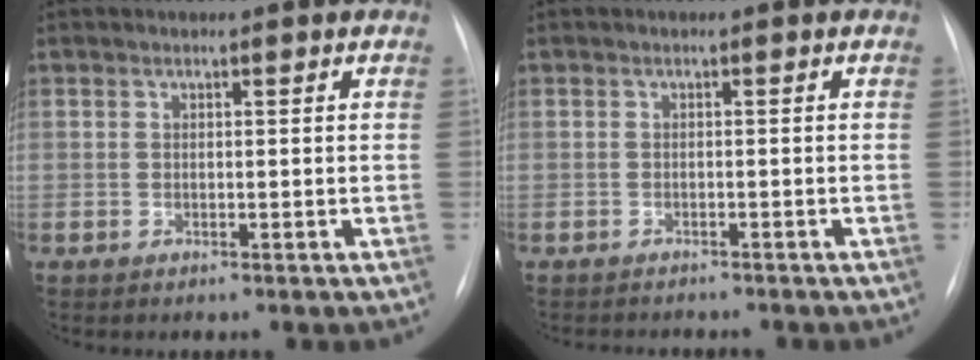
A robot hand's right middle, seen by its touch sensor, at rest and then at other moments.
{"total": 3.8, "force": [-3.6, 0.8, 1.0], "torque": [-0.008, -0.005, -0.045]}